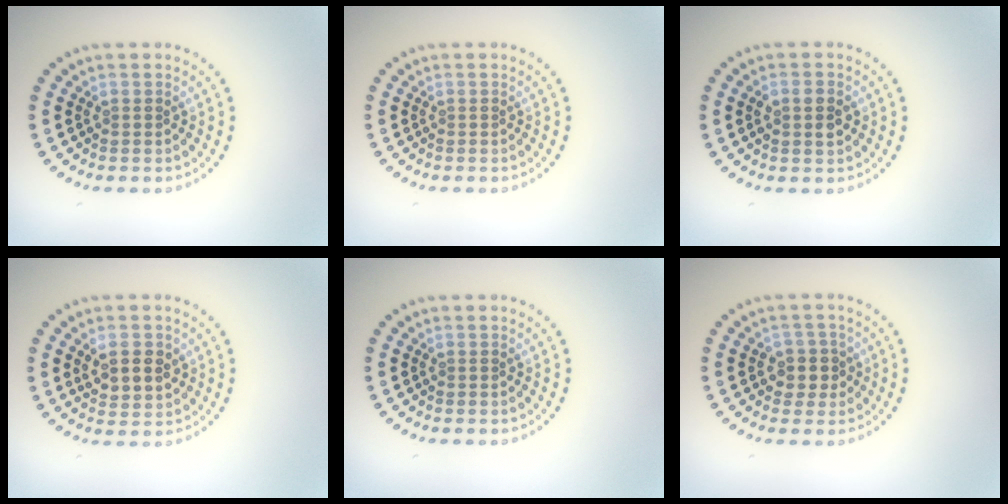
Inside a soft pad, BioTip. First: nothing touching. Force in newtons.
{"total": 0.0}
{"total": 2.0, "press": 2.0, "slide": 0.3}
{"total": 3.1, "press": 3.0, "slide": 0.6}
{"total": 0.0}
{"total": 2.4, "press": 2.1, "slide": 1.1}